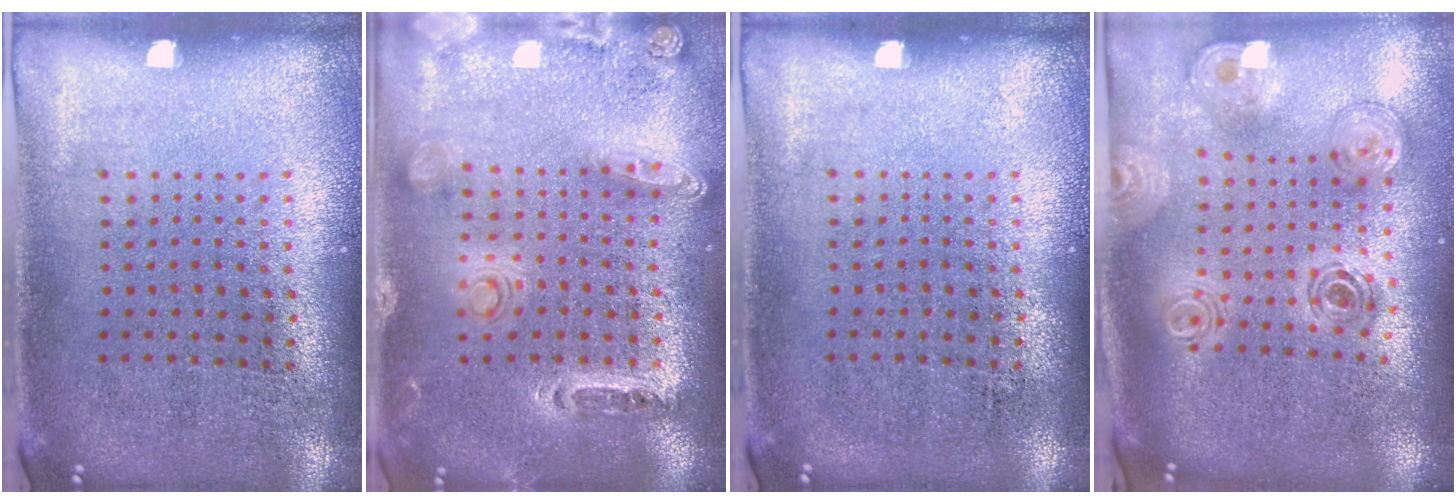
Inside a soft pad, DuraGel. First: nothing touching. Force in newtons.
{"total": 1.4, "press": 1.4, "slide": 0.3}
{"total": 0.0}
{"total": 1.5, "press": 1.3, "slide": 0.7}